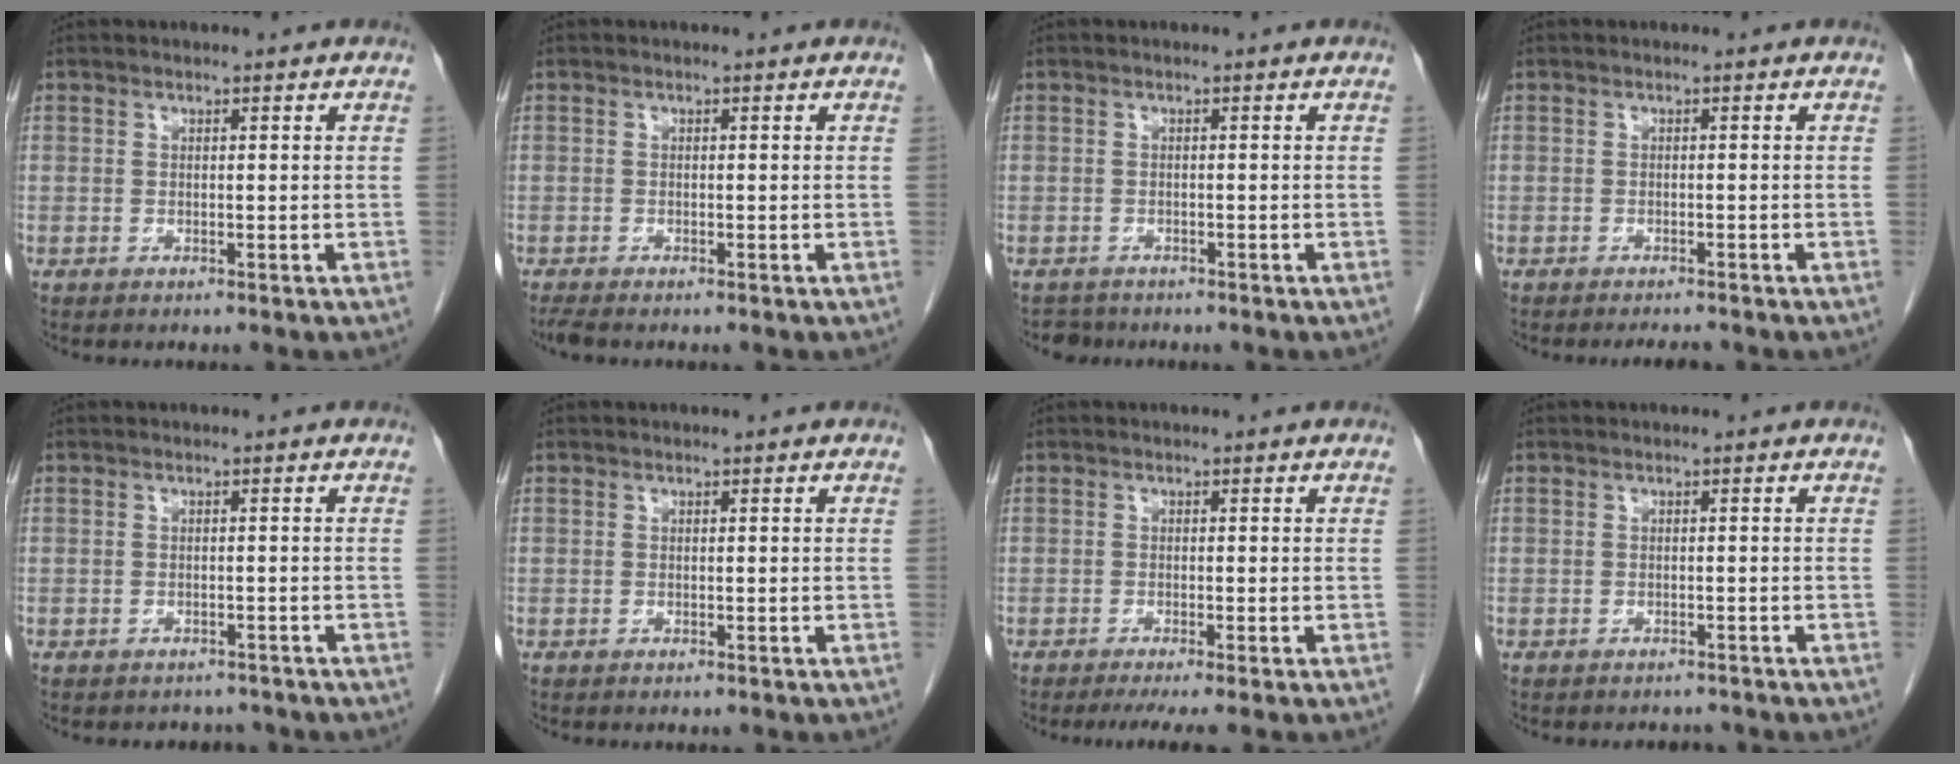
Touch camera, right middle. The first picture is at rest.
{"total": 1.3, "force": [-1.2, 0.1, 0.6], "torque": [-0.020, -0.007, -0.023]}
{"total": 1.7, "force": [-1.5, 0.8, -0.3], "torque": [-0.001, -0.002, -0.024]}
{"total": 1.8, "force": [-1.7, 0.1, 0.5], "torque": [-0.009, -0.007, -0.020]}
{"total": 2.8, "force": [-2.5, 1.3, -0.1], "torque": [-0.003, 0.001, -0.034]}
{"total": 0.0}
{"total": 3.7, "force": [-2.6, -0.2, 2.6], "torque": [-0.037, -0.012, -0.042]}
{"total": 1.8, "force": [-1.7, 0.6, 0.0], "torque": [-0.003, -0.005, -0.023]}